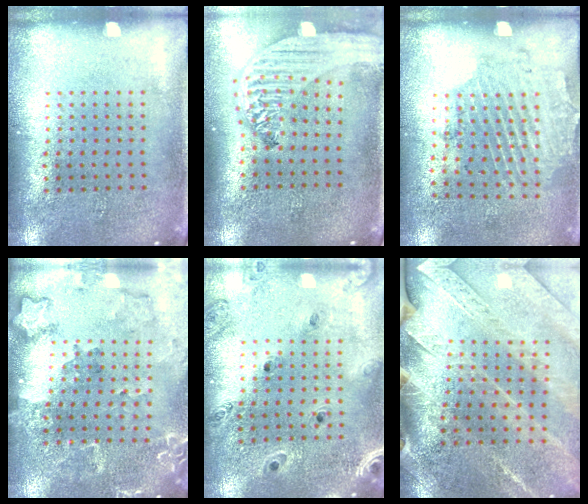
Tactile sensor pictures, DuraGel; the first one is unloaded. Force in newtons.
{"total": 3.1, "press": 2.5, "slide": 1.8}
{"total": 1.7, "press": 1.2, "slide": 1.2}
{"total": 1.8, "press": 1.7, "slide": 0.4}
{"total": 0.8, "press": 0.8, "slide": 0.1}
{"total": 2.9, "press": 2.9, "slide": 0.4}